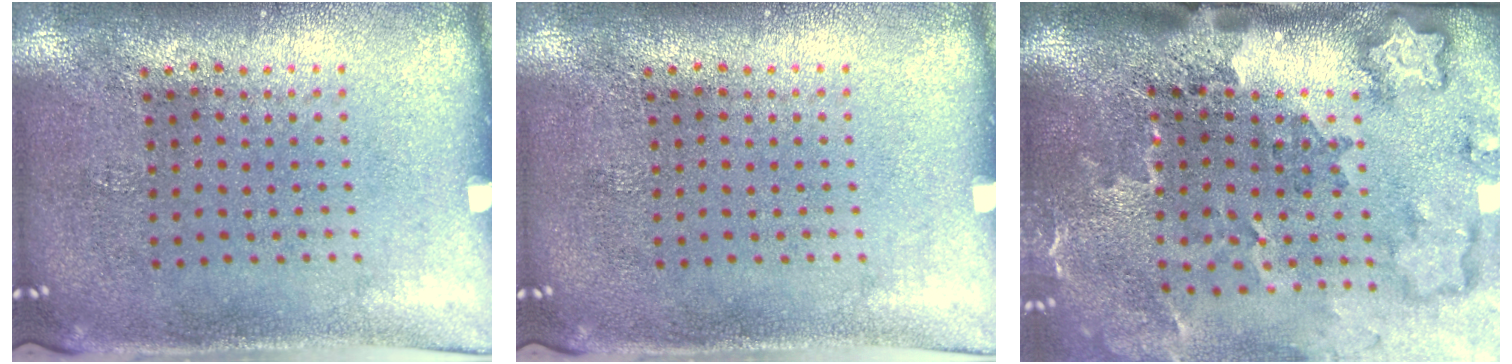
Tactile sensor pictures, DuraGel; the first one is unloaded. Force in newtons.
{"total": 0.0}
{"total": 3.5, "press": 2.3, "slide": 2.6}